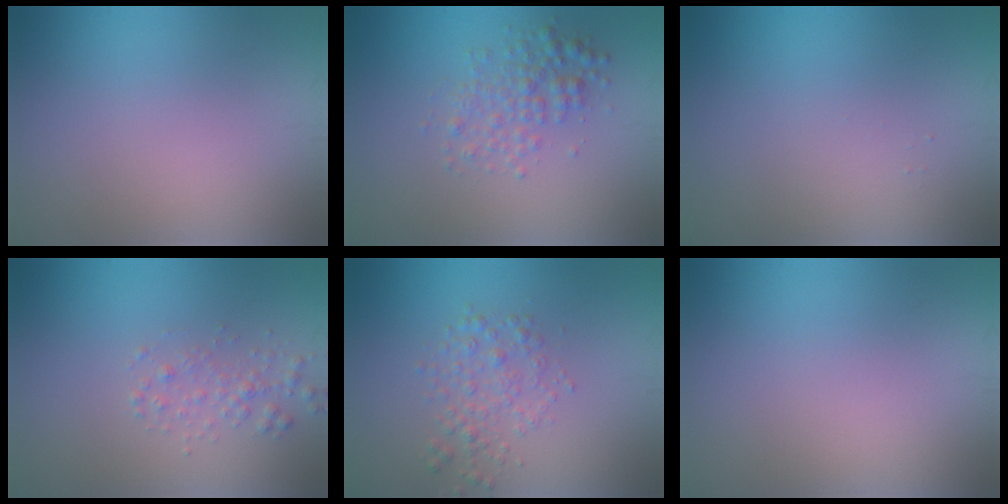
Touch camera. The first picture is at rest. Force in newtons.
{"total": 2.6, "press": 2.6, "slide": 0.1}
{"total": 0.0}
{"total": 1.6, "press": 1.6, "slide": 0.0}
{"total": 2.4, "press": 2.4, "slide": 0.1}
{"total": 0.0}